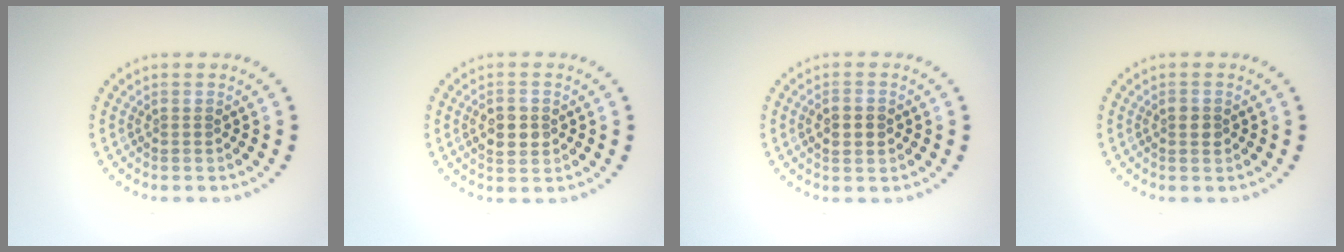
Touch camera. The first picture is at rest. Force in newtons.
{"total": 2.4, "press": 2.3, "slide": 0.2}
{"total": 2.1, "press": 2.1, "slide": 0.2}
{"total": 0.9, "press": 0.9, "slide": 0.0}